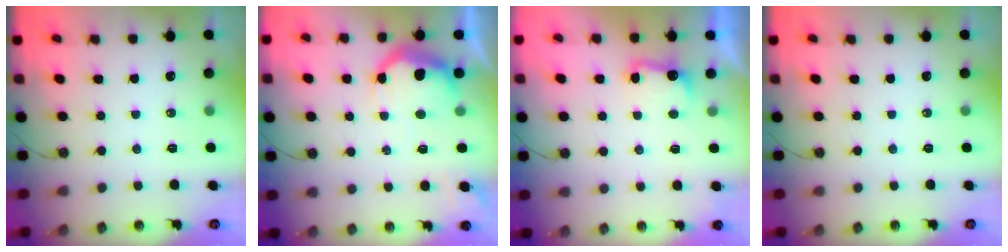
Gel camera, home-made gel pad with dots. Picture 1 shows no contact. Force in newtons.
{"total": 13.7, "press": 13.7, "slide": 1.0}
{"total": 5.3, "press": 5.2, "slide": 0.9}
{"total": 0.0}